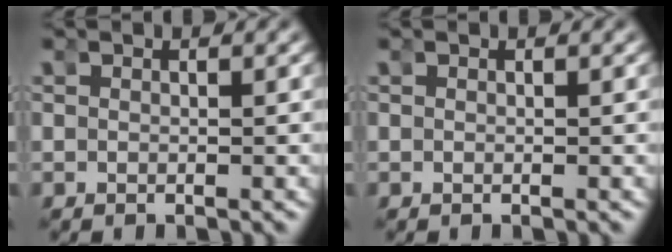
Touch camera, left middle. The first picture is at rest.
{"total": 0.0}